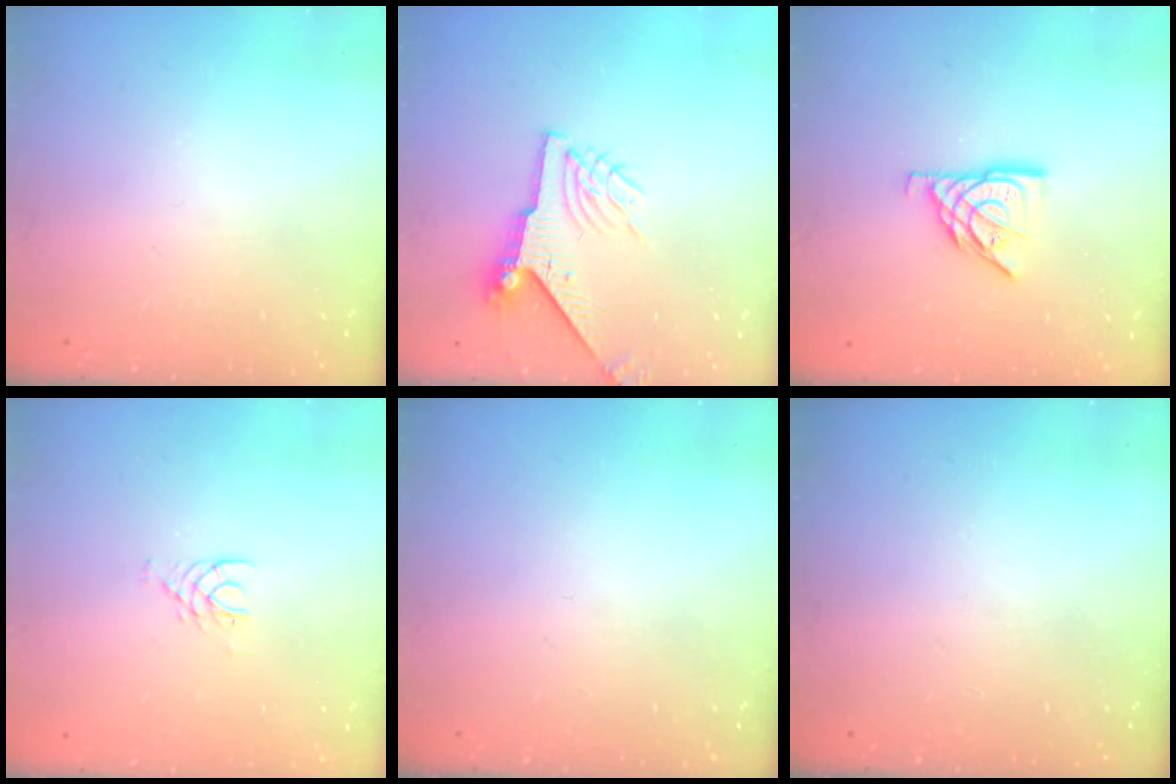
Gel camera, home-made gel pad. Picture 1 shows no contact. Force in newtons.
{"total": 7.9, "press": 7.9, "slide": 0.8}
{"total": 9.5, "press": 9.4, "slide": 1.0}
{"total": 4.7, "press": 4.7, "slide": 0.5}
{"total": 0.0}
{"total": 0.0}